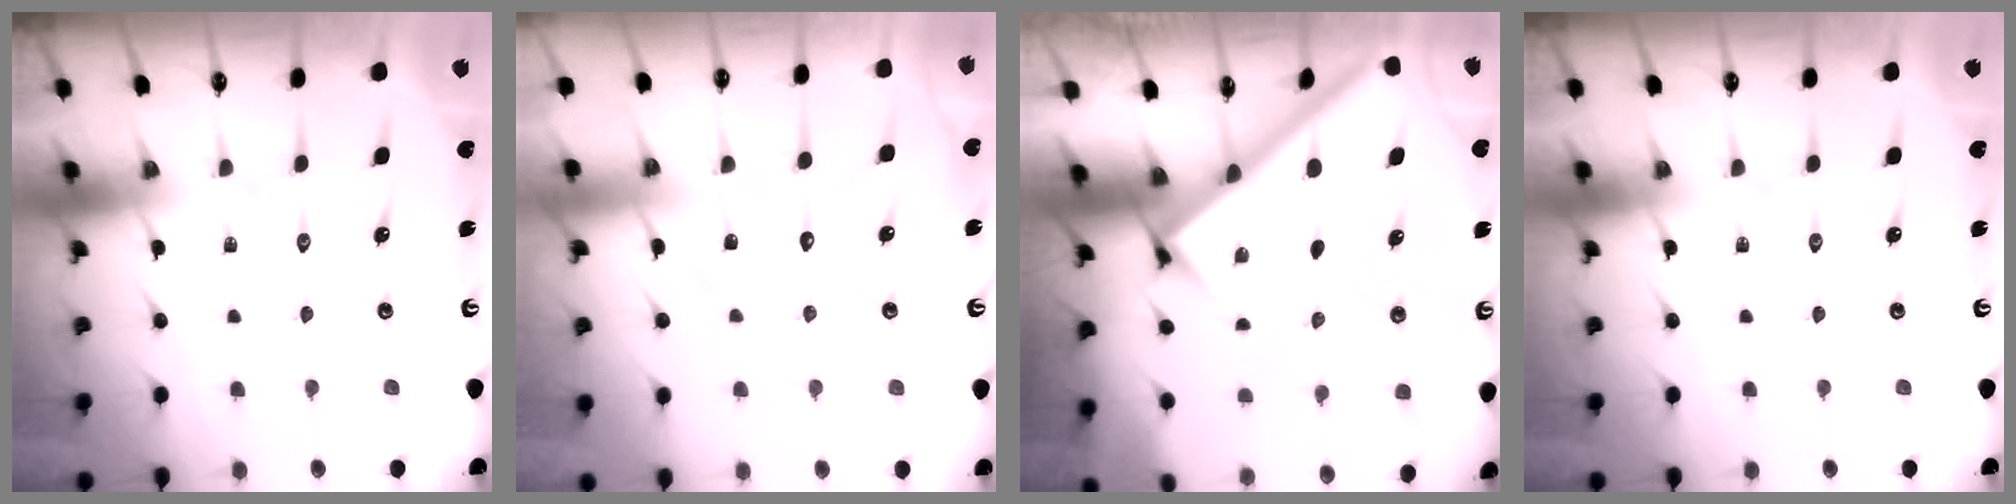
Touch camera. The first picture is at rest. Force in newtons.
{"total": 6.2, "press": 6.2, "slide": 0.5}
{"total": 2.6, "press": 2.6, "slide": 0.3}
{"total": 0.0}